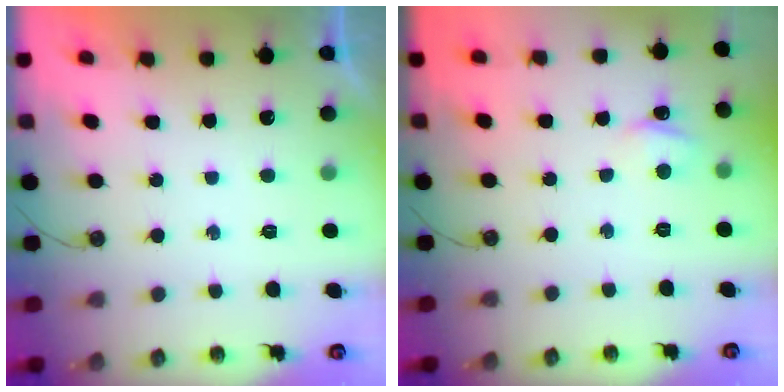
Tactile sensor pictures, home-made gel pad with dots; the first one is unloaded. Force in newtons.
{"total": 2.9, "press": 2.8, "slide": 0.3}